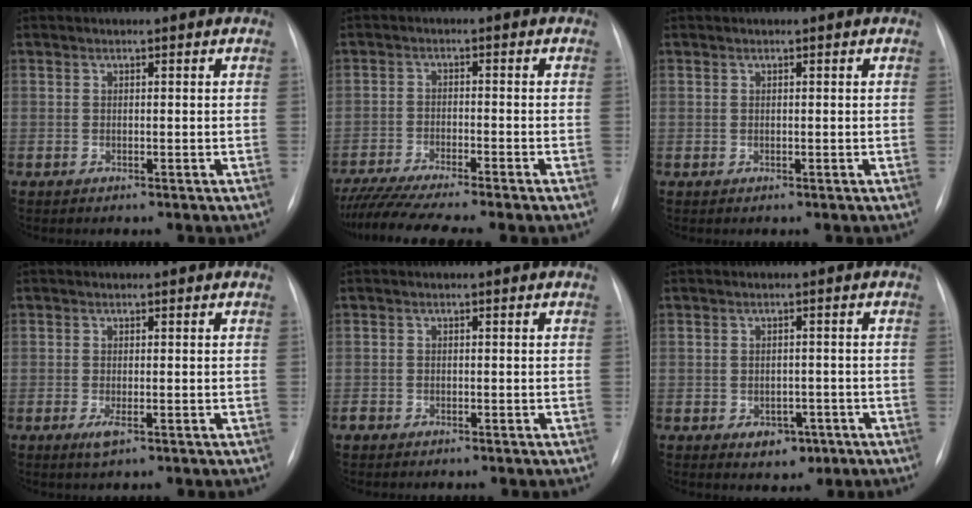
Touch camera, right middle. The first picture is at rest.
{"total": 10.8, "force": [-9.3, -0.5, 5.5], "torque": [-0.081, -0.024, -0.148]}
{"total": 0.0}
{"total": 1.6, "force": [-0.5, 0.3, 1.4], "torque": [-0.024, -0.004, -0.008]}
{"total": 0.8, "force": [-0.5, 0.6, 0.1], "torque": [-0.002, 0.002, -0.010]}
{"total": 3.7, "force": [-1.7, 2.6, 1.9], "torque": [-0.020, 0.006, -0.013]}